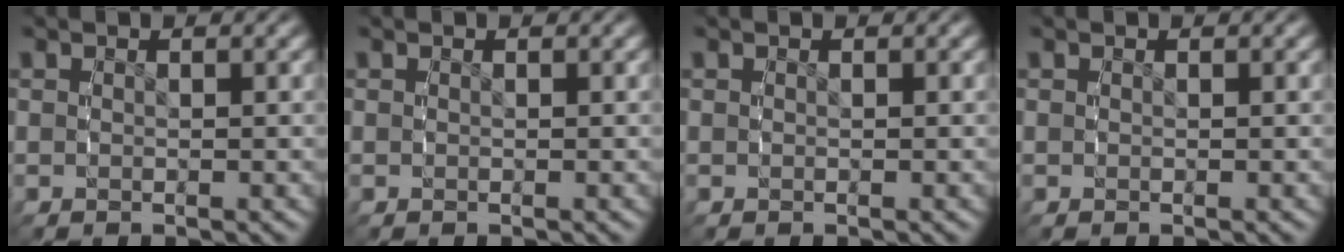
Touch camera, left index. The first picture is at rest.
{"total": 0.0}
{"total": 0.0}
{"total": 0.0}